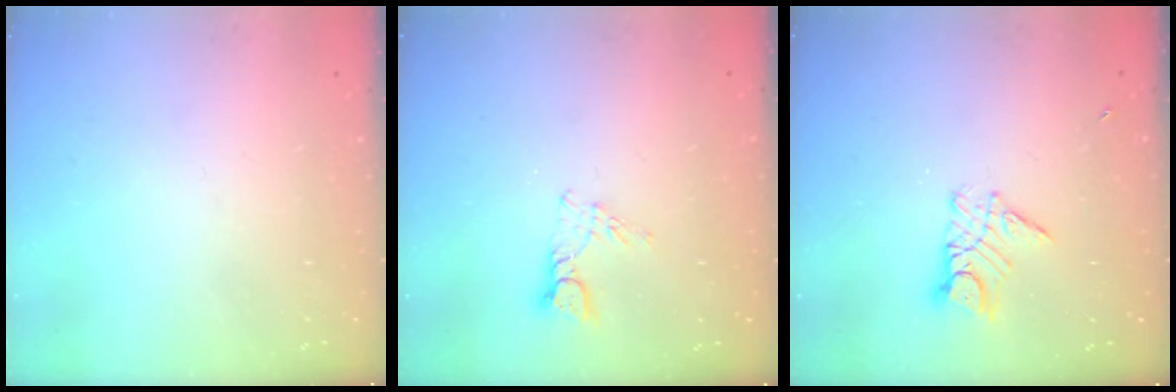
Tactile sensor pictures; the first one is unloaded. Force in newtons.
{"total": 4.8, "press": 4.8, "slide": 0.4}
{"total": 9.3, "press": 9.3, "slide": 0.8}